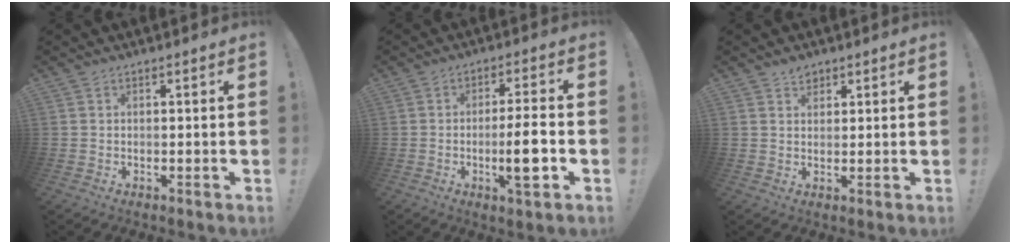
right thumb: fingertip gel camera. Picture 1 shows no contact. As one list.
[{"total": 9.2, "force": [-2.4, 1.3, 8.8], "torque": [-0.130, -0.002, -0.045]}, {"total": 2.8, "force": [2.2, 1.7, 0.6], "torque": [0.007, -0.012, 0.036]}]